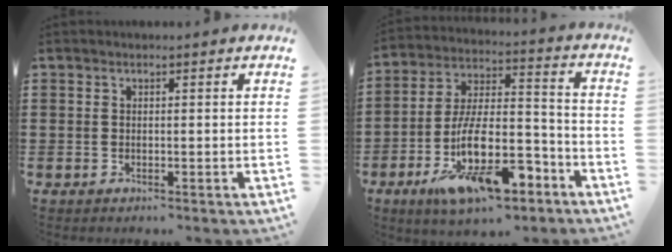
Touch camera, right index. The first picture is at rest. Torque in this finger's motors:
{"motor_torque": [2.05, 0.08, 1.05, 0.21]}